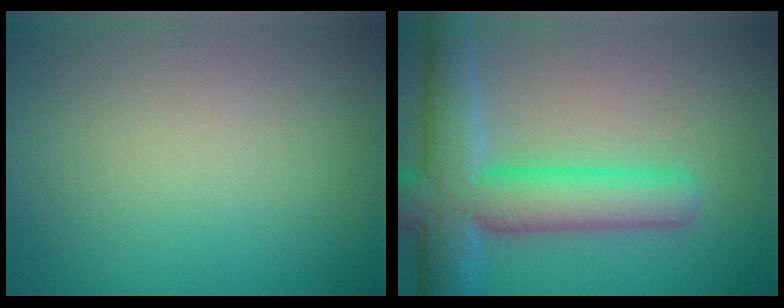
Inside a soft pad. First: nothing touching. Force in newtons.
{"total": 8.2, "press": 8.2, "slide": 0.6}